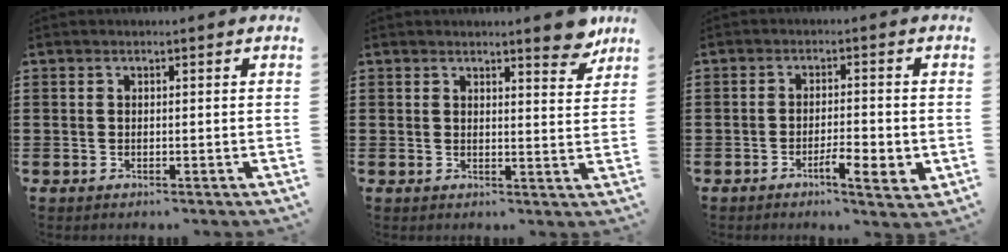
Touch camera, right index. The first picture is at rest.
{"total": 4.2, "force": [3.6, 0.5, 1.9], "torque": [-0.025, -0.014, 0.061]}
{"total": 4.8, "force": [-2.3, 1.1, 4.1], "torque": [-0.064, 0.000, -0.038]}